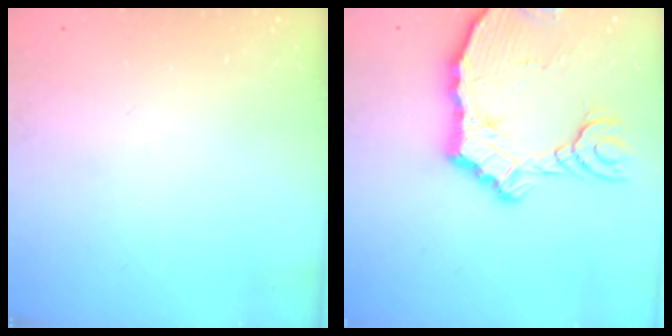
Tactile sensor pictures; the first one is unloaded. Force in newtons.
{"total": 14.6, "press": 14.5, "slide": 1.7}